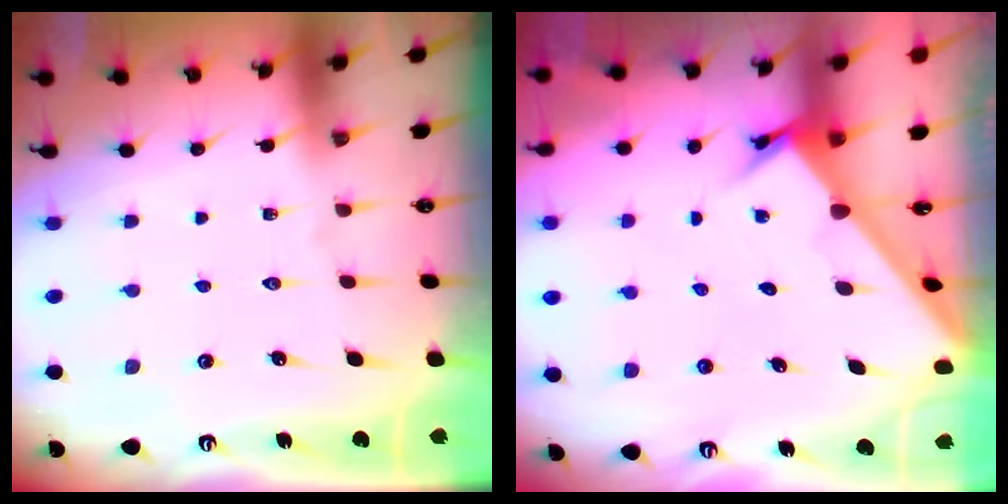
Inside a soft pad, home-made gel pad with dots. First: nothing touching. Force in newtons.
{"total": 2.3, "press": 2.3, "slide": 0.3}